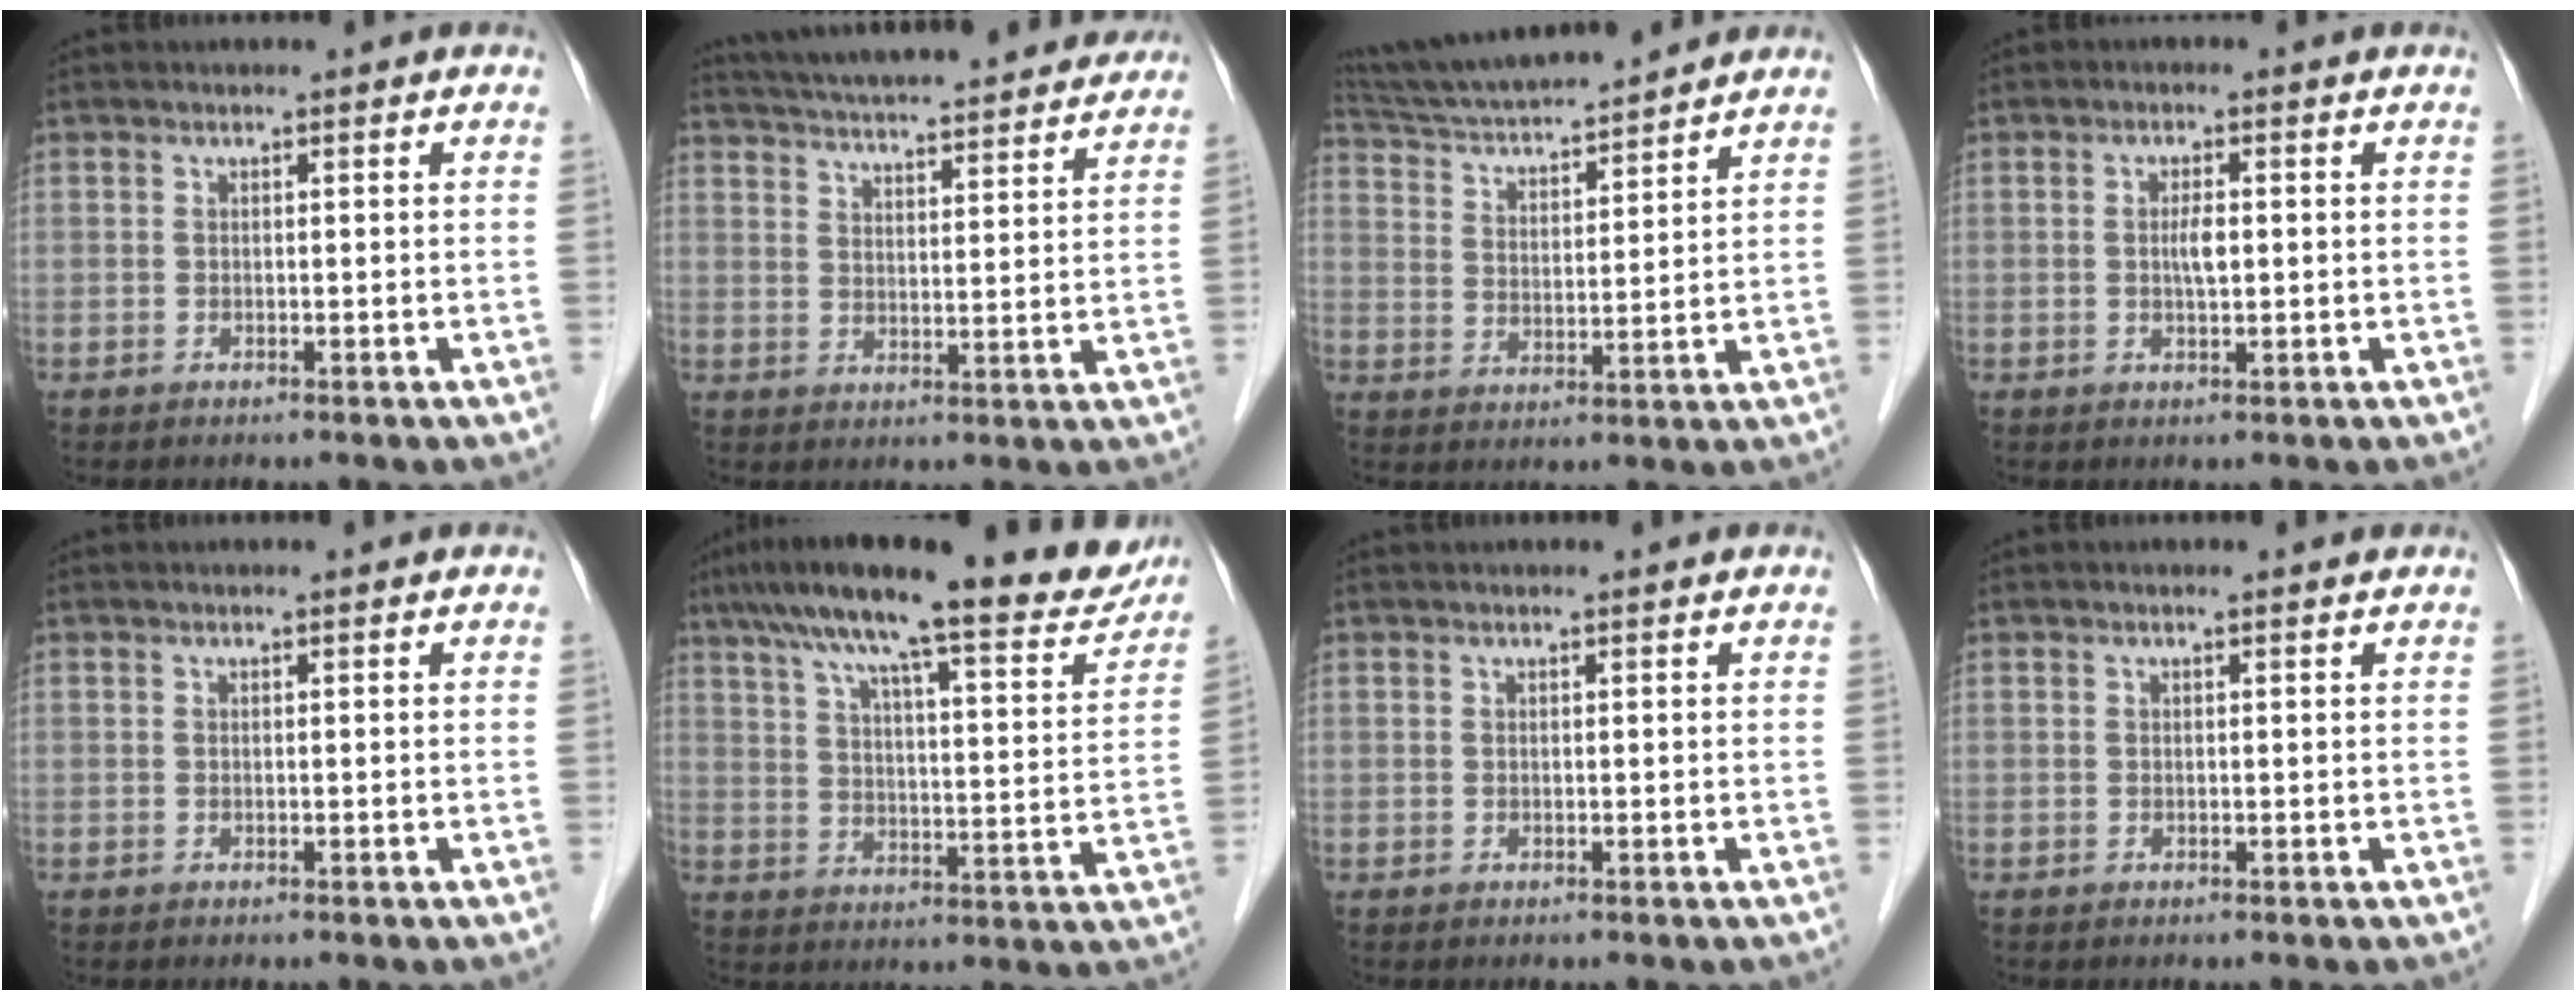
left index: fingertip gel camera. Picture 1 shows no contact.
{"total": 23.5, "force": [21.6, 2.8, 8.9], "torque": [-0.150, 0.013, 0.293]}
{"total": 15.9, "force": [14.6, 1.1, 6.1], "torque": [-0.115, 0.021, 0.244]}
{"total": 2.5, "force": [0.1, 0.6, 2.4], "torque": [-0.045, 0.001, 0.003]}
{"total": 0.8, "force": [0.8, -0.1, 0.2], "torque": [-0.007, 0.008, 0.014]}
{"total": 21.6, "force": [17.6, 3.1, 12.1], "torque": [-0.187, 0.016, 0.243]}
{"total": 1.7, "force": [1.7, -0.1, 0.4], "torque": [-0.007, 0.015, 0.024]}
{"total": 1.5, "force": [1.4, 0.0, 0.4], "torque": [-0.012, 0.008, 0.016]}